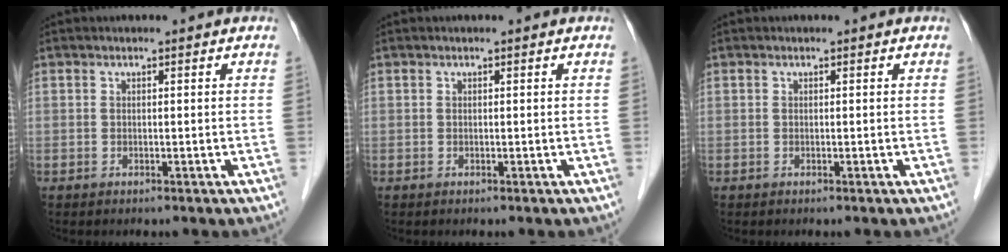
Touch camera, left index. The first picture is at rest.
{"total": 0.0}
{"total": 0.0}